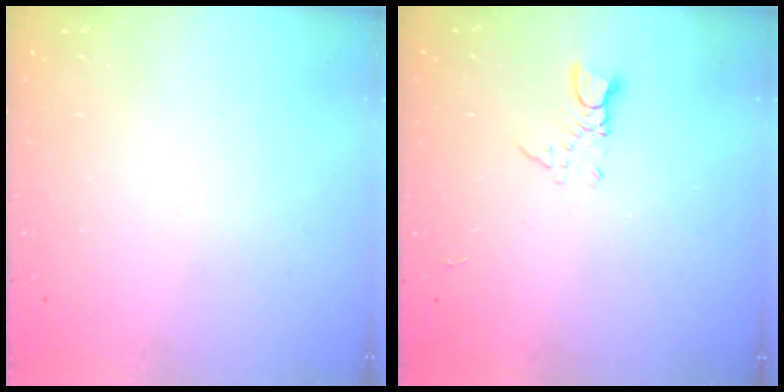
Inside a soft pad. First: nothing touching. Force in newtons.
{"total": 3.1, "press": 3.1, "slide": 0.2}